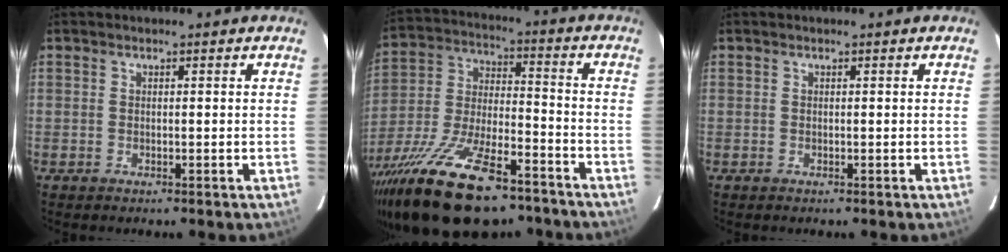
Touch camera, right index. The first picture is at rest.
{"total": 27.4, "force": [-19.0, 9.7, 17.2], "torque": [-0.340, -0.043, -0.305]}
{"total": 0.0}